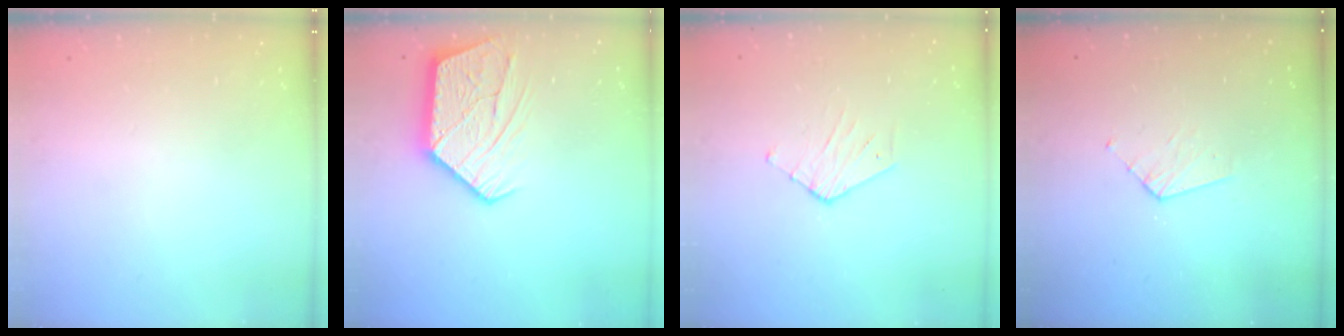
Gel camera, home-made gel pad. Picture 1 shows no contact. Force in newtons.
{"total": 13.9, "press": 13.8, "slide": 1.1}
{"total": 3.0, "press": 3.0, "slide": 0.3}
{"total": 3.3, "press": 3.3, "slide": 0.2}